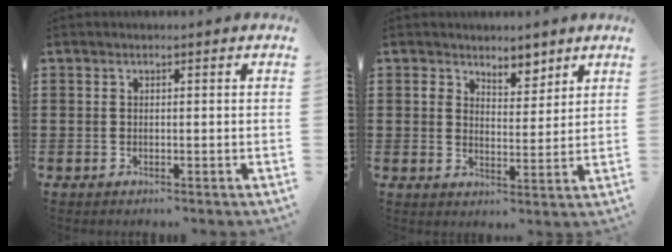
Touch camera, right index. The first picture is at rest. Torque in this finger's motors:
{"motor_torque": [-0.36, 0.34, 0.05, 0.00]}